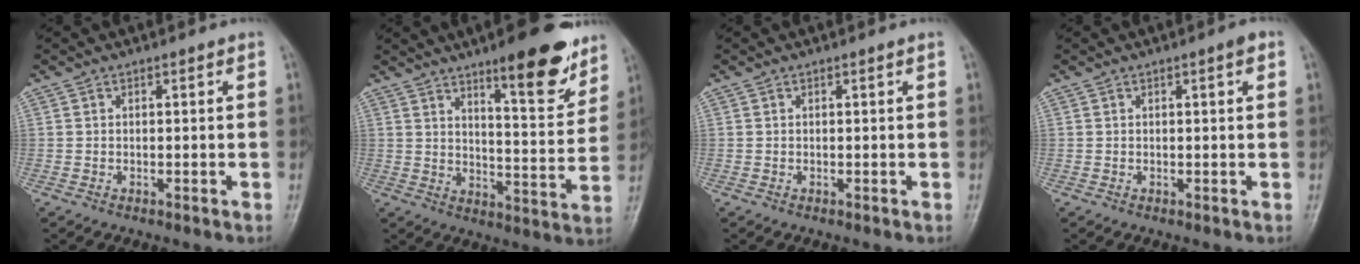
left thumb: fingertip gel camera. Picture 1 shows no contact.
{"total": 13.7, "force": [8.9, 3.6, 9.7], "torque": [-0.101, -0.053, 0.128]}
{"total": 0.0}
{"total": 1.4, "force": [0.5, 0.3, 1.3], "torque": [-0.017, 0.003, 0.007]}